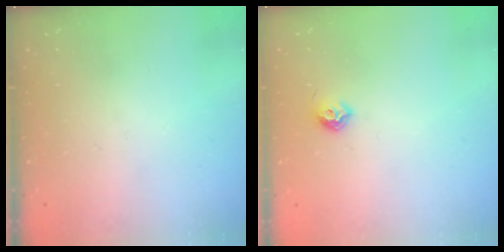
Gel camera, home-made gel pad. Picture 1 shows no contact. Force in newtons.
{"total": 6.4, "press": 6.3, "slide": 1.1}